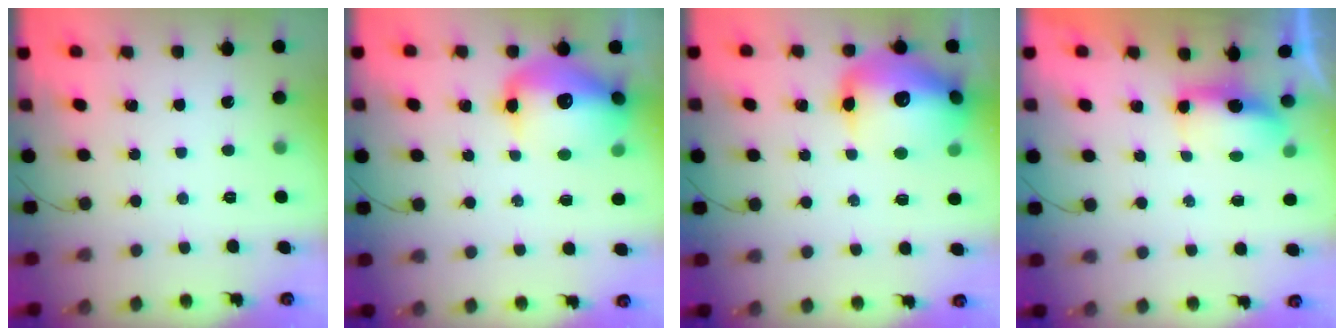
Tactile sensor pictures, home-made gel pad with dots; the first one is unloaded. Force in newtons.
{"total": 16.2, "press": 15.6, "slide": 4.1}
{"total": 19.8, "press": 19.5, "slide": 3.6}
{"total": 5.4, "press": 5.4, "slide": 0.1}